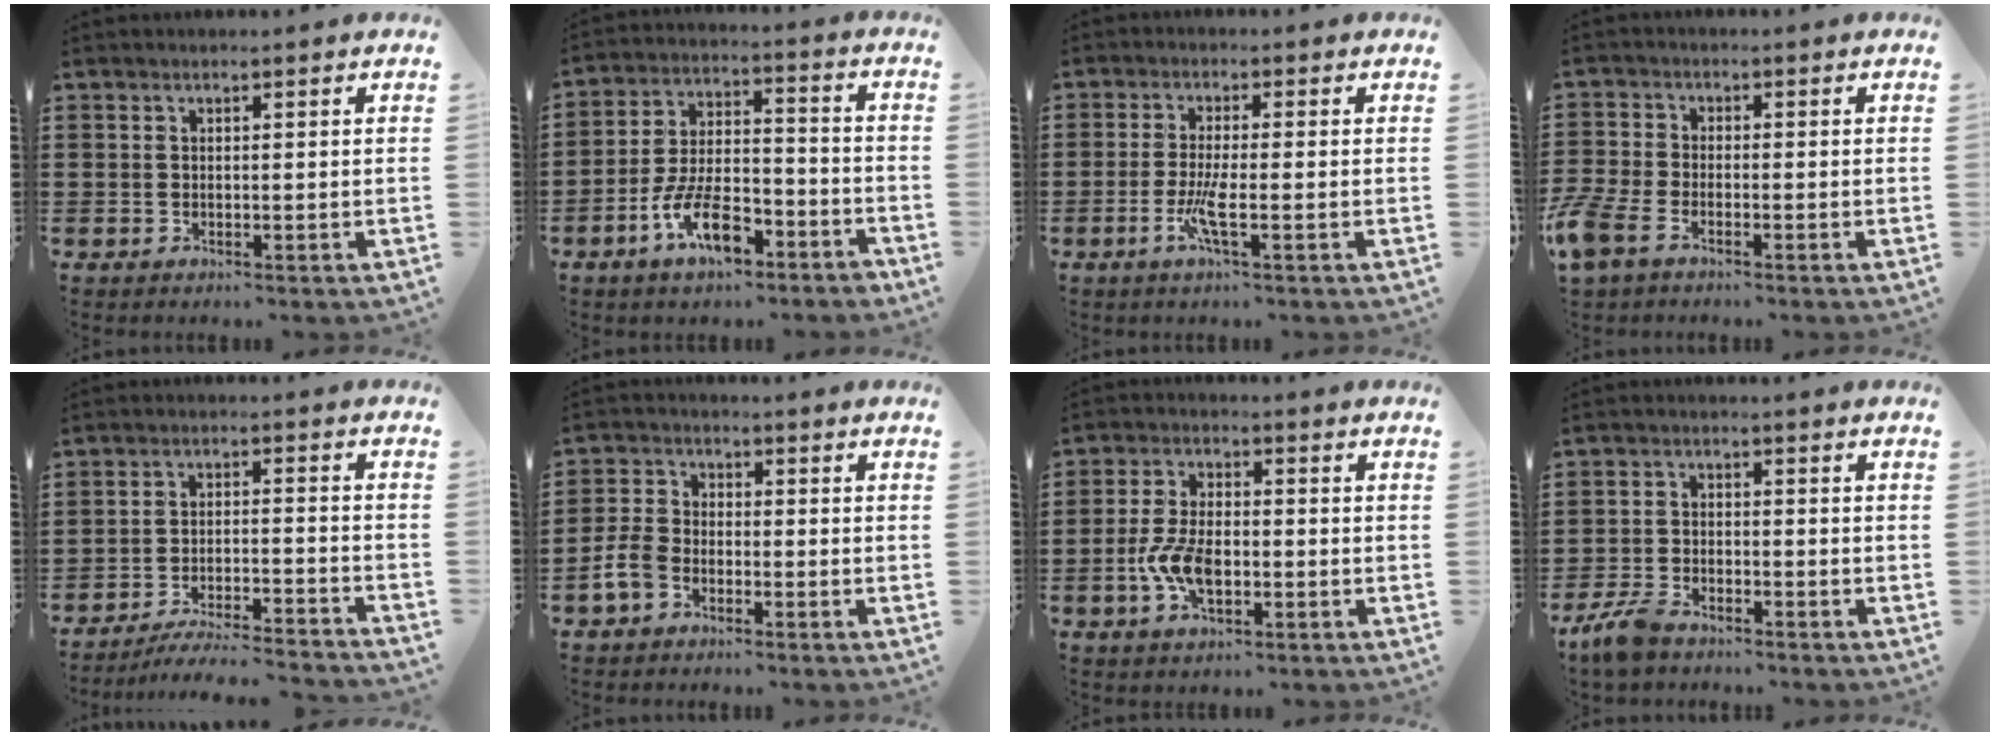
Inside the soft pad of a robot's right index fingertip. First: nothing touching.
{"total": 10.9, "force": [-6.1, 4.4, 7.9], "torque": [-0.163, 0.009, -0.111]}
{"total": 4.6, "force": [-1.6, 0.5, 4.2], "torque": [-0.092, -0.011, -0.034]}
{"total": 3.8, "force": [-2.9, 1.3, 2.0], "torque": [-0.068, -0.009, -0.065]}
{"total": 5.9, "force": [-5.6, -0.2, 1.9], "torque": [-0.039, -0.011, -0.108]}
{"total": 4.6, "force": [-2.6, 2.8, 2.5], "torque": [-0.074, 0.001, -0.057]}
{"total": 6.9, "force": [-1.8, 3.4, 5.7], "torque": [-0.132, -0.003, -0.037]}
{"total": 4.1, "force": [-3.4, 1.3, 1.9], "torque": [-0.053, 0.001, -0.069]}